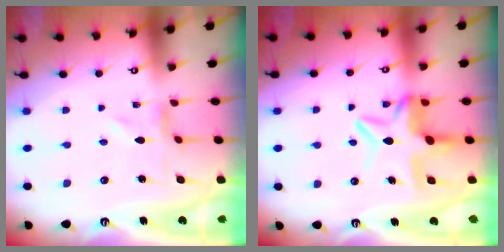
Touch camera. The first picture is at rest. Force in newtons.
{"total": 10.1, "press": 10.0, "slide": 0.9}